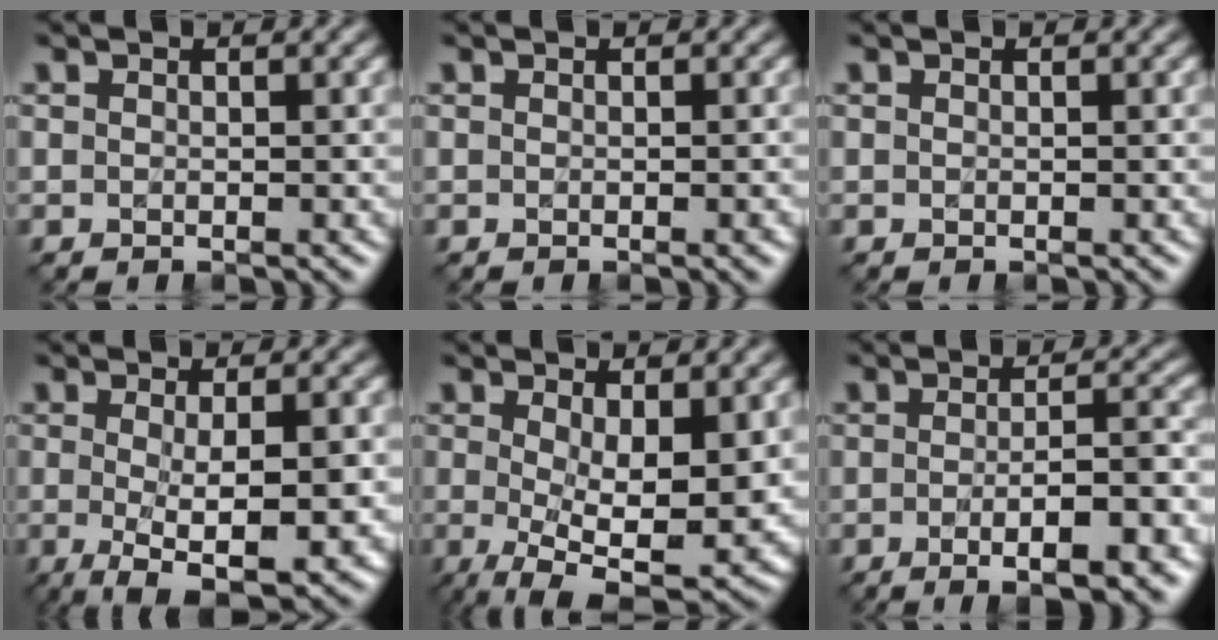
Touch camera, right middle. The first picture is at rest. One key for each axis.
{"total": 0.7, "fx": -0.3, "fy": 0.1, "fz": 0.6, "tx": -0.007, "ty": 0.001, "tz": -0.003}
{"total": 0.0}
{"total": 7.5, "fx": -1.3, "fy": 2.1, "fz": 7.1, "tx": -0.118, "ty": -0.022, "tz": -0.011}
{"total": 10.1, "fx": -0.5, "fy": 4.1, "fz": 9.2, "tx": -0.155, "ty": -0.026, "tz": 0.004}
{"total": 6.5, "fx": -2.2, "fy": 1.8, "fz": 5.9, "tx": -0.072, "ty": 0.000, "tz": -0.025}